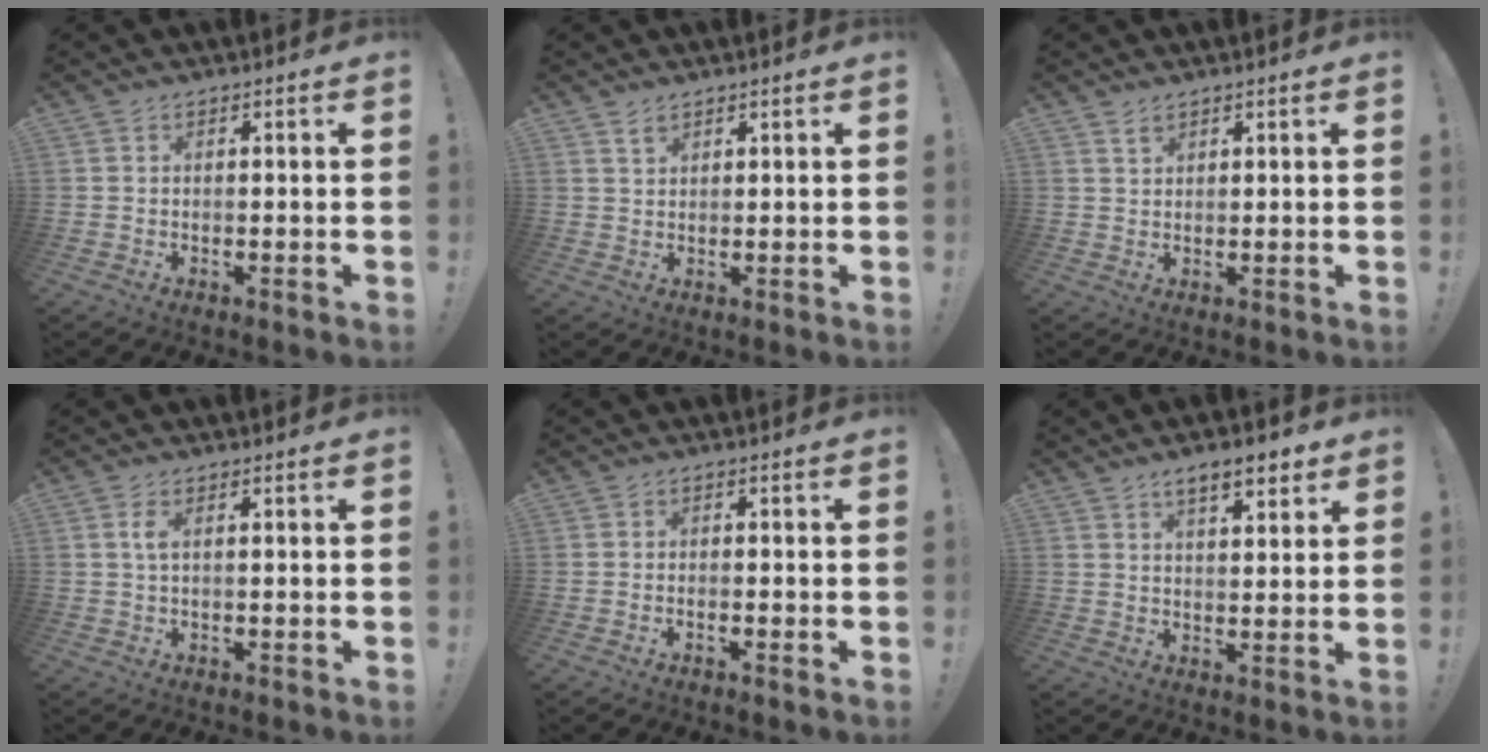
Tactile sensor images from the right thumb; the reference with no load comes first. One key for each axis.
{"total": 2.3, "fx": 1.7, "fy": 1.3, "fz": 0.8, "tx": -0.008, "ty": -0.009, "tz": 0.030}
{"total": 2.0, "fx": 1.5, "fy": 1.0, "fz": 0.7, "tx": -0.006, "ty": -0.008, "tz": 0.026}
{"total": 2.1, "fx": 0.3, "fy": 0.6, "fz": 1.9, "tx": -0.038, "ty": 0.002, "tz": 0.004}
{"total": 0.9, "fx": -0.6, "fy": -0.1, "fz": 0.7, "tx": -0.011, "ty": -0.002, "tz": -0.010}
{"total": 6.8, "fx": 4.4, "fy": 2.5, "fz": 4.5, "tx": -0.063, "ty": -0.017, "tz": 0.074}